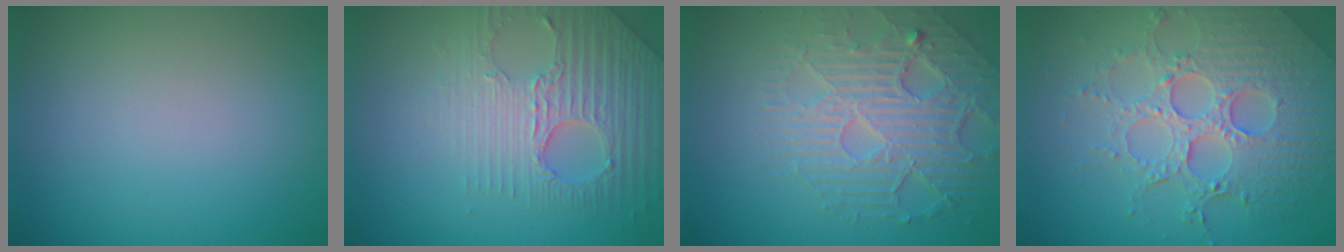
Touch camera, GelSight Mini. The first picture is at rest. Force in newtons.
{"total": 3.9, "press": 3.8, "slide": 1.1}
{"total": 6.6, "press": 4.8, "slide": 4.4}
{"total": 7.0, "press": 5.4, "slide": 4.6}